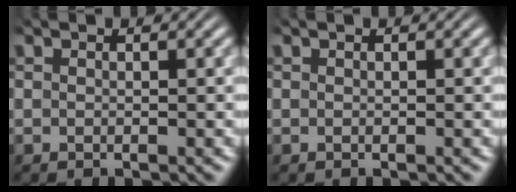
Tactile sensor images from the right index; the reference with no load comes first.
{"total": 0.0}